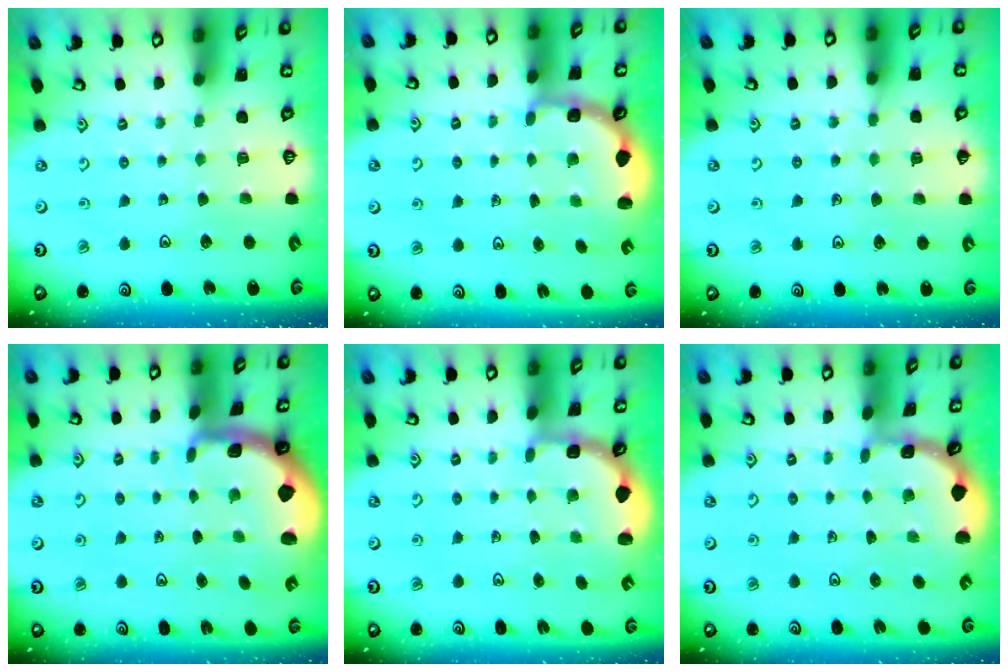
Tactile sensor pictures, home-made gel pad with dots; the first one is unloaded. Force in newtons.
{"total": 2.7, "press": 2.3, "slide": 1.4}
{"total": 3.8, "press": 3.8, "slide": 0.7}
{"total": 1.8, "press": 1.7, "slide": 0.4}
{"total": 2.5, "press": 1.9, "slide": 1.6}
{"total": 1.1, "press": 1.1, "slide": 0.1}